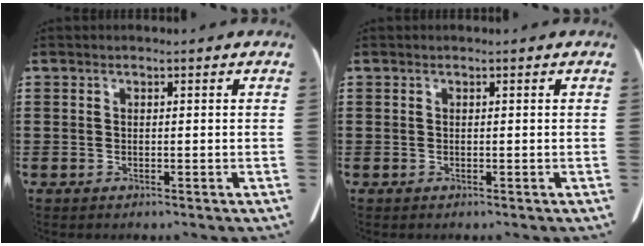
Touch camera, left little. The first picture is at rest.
{"total": 0.0}